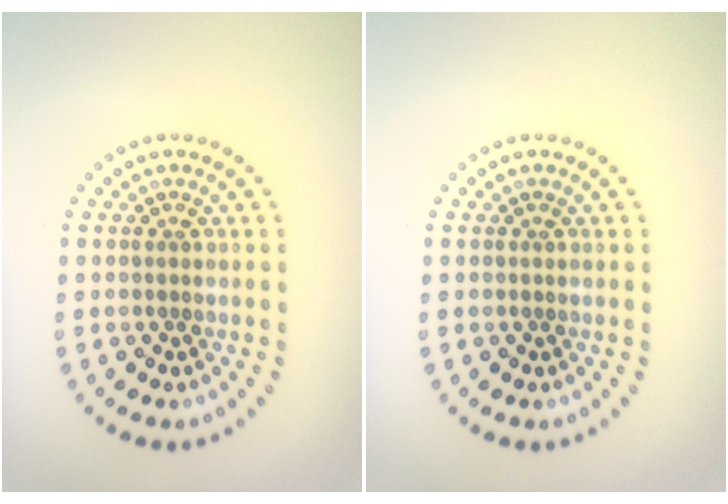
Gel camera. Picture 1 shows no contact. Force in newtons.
{"total": 0.0}